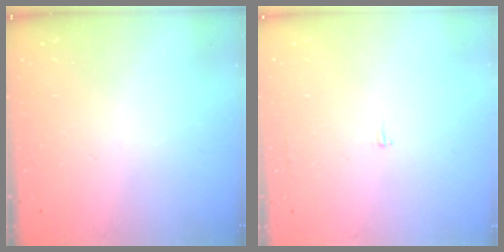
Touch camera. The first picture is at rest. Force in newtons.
{"total": 1.8, "press": 1.8, "slide": 0.1}